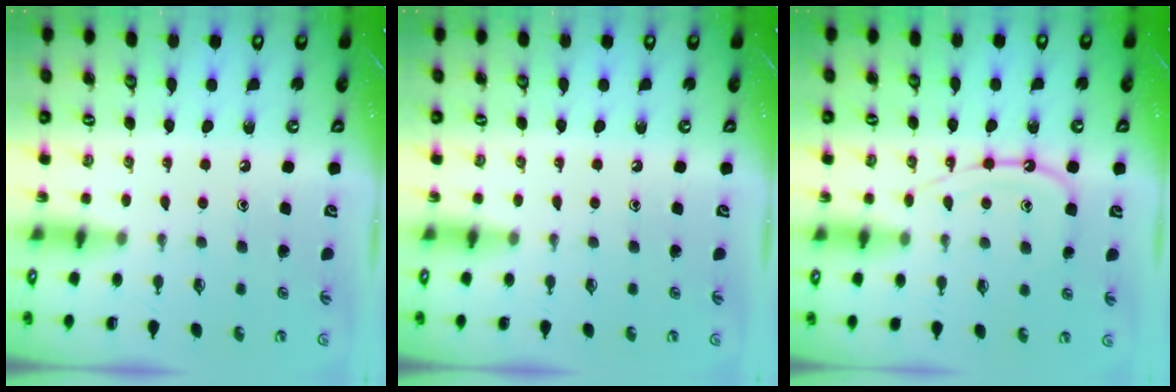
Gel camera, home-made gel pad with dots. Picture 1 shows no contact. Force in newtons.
{"total": 0.0}
{"total": 11.7, "press": 11.6, "slide": 1.1}